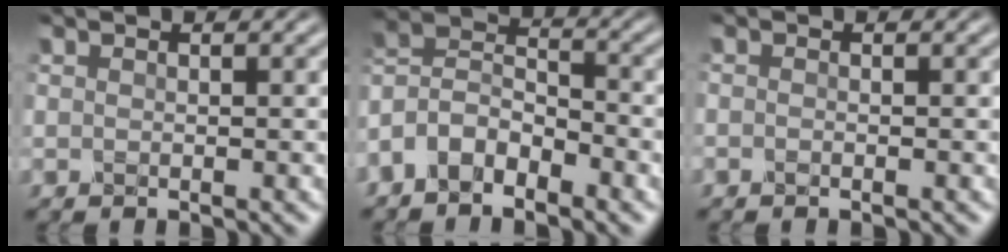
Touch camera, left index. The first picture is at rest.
{"total": 5.8, "force": [-3.5, 3.0, 3.4], "torque": [-0.065, 0.008, -0.080]}
{"total": 0.5, "force": [-0.3, 0.1, 0.4], "torque": [-0.006, -0.003, -0.006]}